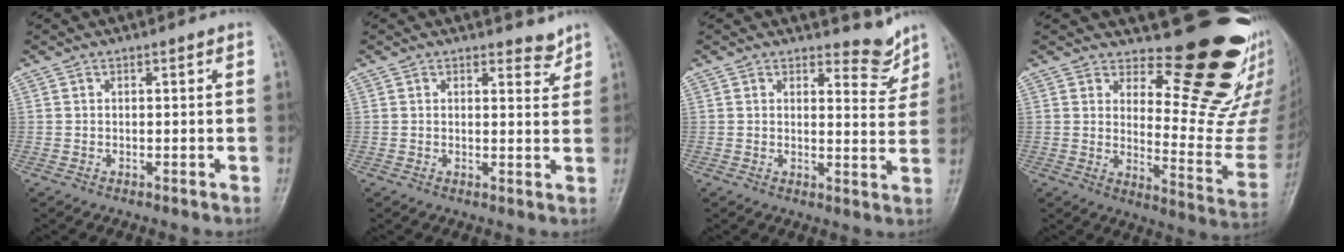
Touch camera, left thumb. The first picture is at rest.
{"total": 2.8, "force": [2.4, 1.2, 0.8], "torque": [0.005, -0.020, 0.031]}
{"total": 5.4, "force": [4.8, 2.2, 1.2], "torque": [0.008, -0.047, 0.059]}
{"total": 17.5, "force": [14.2, 5.5, 8.7], "torque": [-0.063, -0.155, 0.186]}